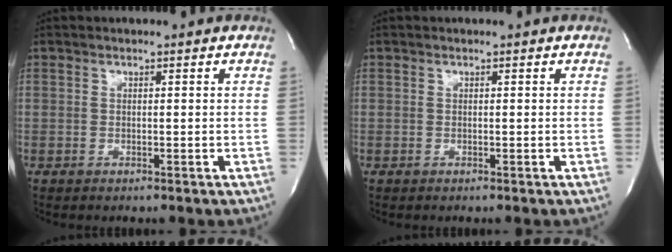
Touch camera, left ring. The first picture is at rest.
{"total": 0.0}